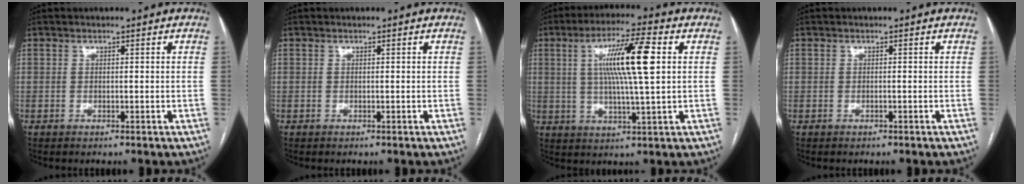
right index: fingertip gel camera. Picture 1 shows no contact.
{"total": 0.0}
{"total": 11.9, "force": [2.5, 0.5, 11.7], "torque": [-0.208, 0.007, 0.043]}
{"total": 0.0}